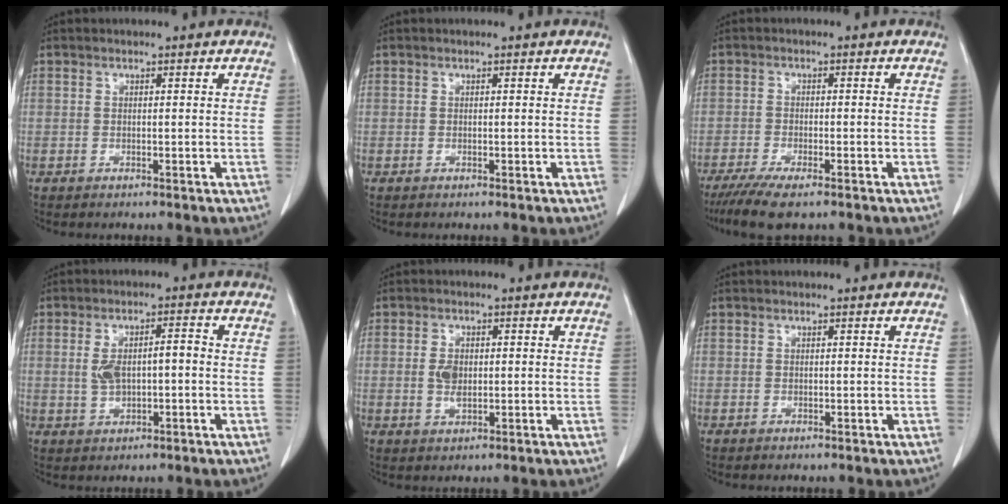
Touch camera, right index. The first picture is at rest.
{"total": 0.0}
{"total": 6.8, "force": [-5.1, 0.9, 4.4], "torque": [-0.073, -0.016, -0.082]}
{"total": 5.4, "force": [0.0, 2.3, 4.9], "torque": [-0.096, 0.019, 0.008]}
{"total": 3.0, "force": [0.2, 1.7, 2.5], "torque": [-0.047, 0.002, 0.008]}
{"total": 0.0}